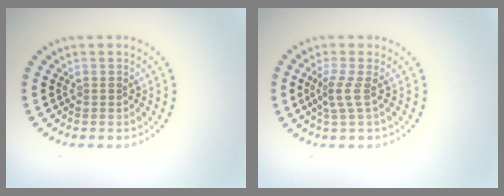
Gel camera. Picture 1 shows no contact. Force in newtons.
{"total": 1.9, "press": 1.3, "slide": 1.5}